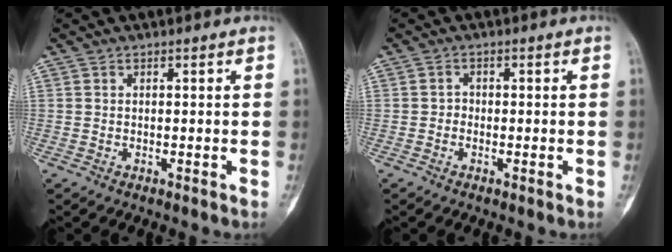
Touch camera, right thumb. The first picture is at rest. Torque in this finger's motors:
{"motor_torque": [-0.09, -0.10, 0.15, -0.13, -0.06]}